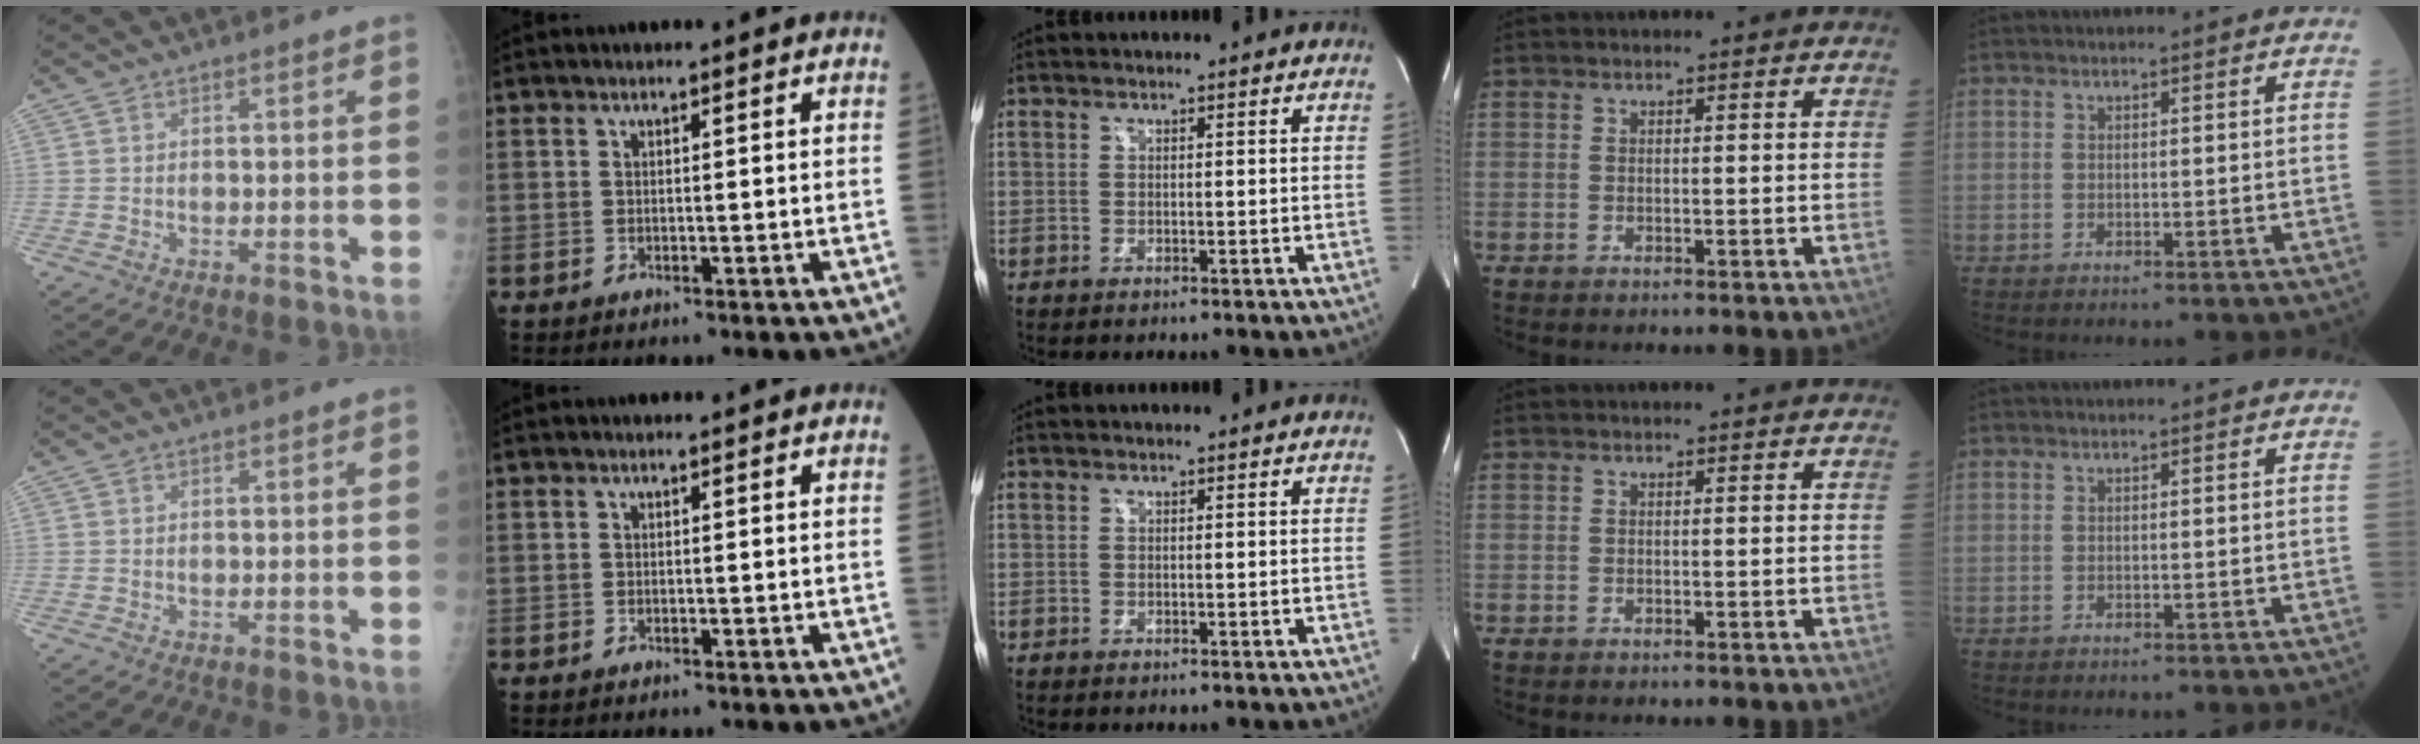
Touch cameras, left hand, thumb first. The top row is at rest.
{}